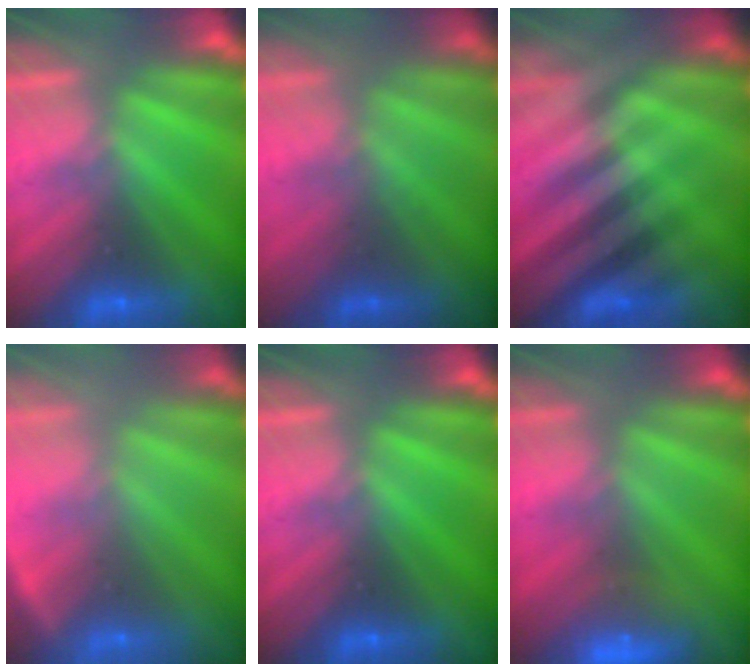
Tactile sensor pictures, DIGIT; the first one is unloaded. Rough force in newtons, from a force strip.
{"total": 1.4}
{"total": 2.5}
{"total": 2.4}
{"total": 0.0}
{"total": 6.6}